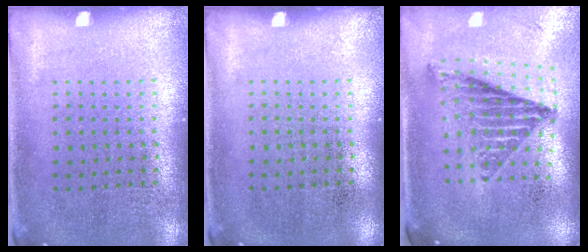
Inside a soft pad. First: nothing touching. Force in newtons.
{"total": 0.0}
{"total": 1.3, "press": 1.2, "slide": 0.6}